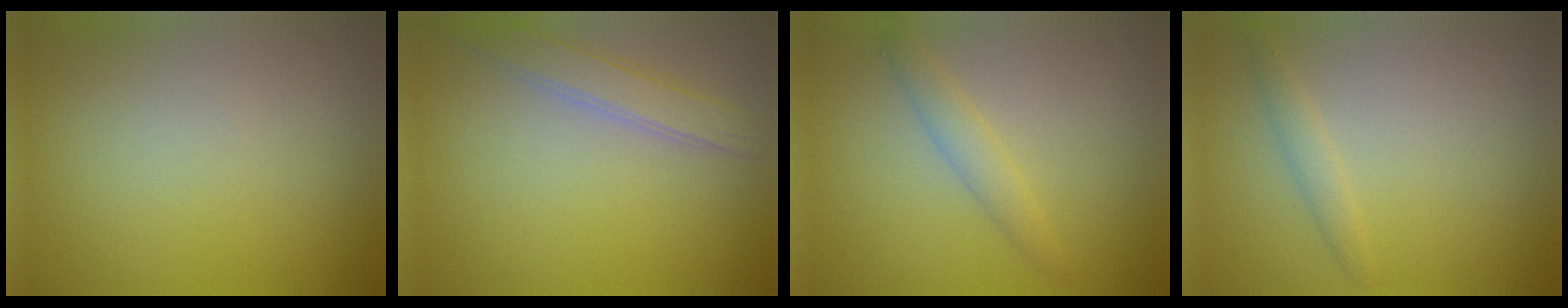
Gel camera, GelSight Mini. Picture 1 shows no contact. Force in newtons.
{"total": 2.9, "press": 2.9, "slide": 0.2}
{"total": 2.0, "press": 2.0, "slide": 0.1}
{"total": 1.4, "press": 1.4, "slide": 0.1}